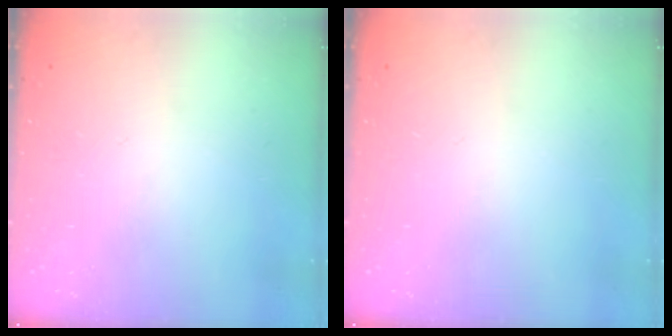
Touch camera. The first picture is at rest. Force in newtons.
{"total": 0.0}